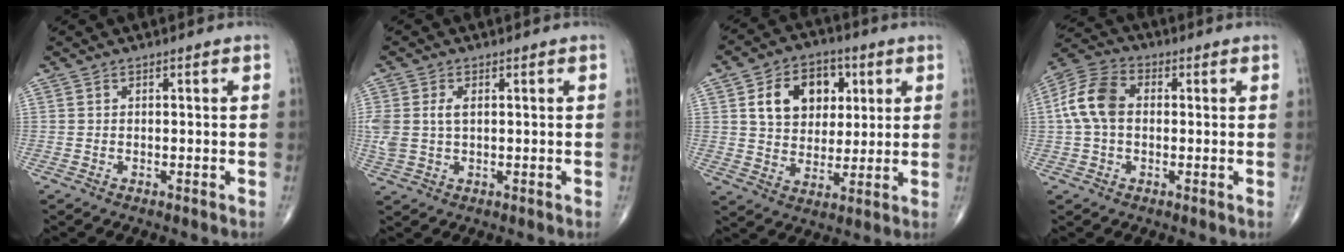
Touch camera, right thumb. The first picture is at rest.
{"total": 5.3, "force": [0.8, 3.2, 4.1], "torque": [-0.106, 0.009, 0.021]}
{"total": 13.2, "force": [4.1, 9.7, 7.9], "torque": [-0.087, -0.005, 0.068]}
{"total": 9.8, "force": [0.6, 6.6, 7.2], "torque": [-0.150, 0.028, 0.002]}